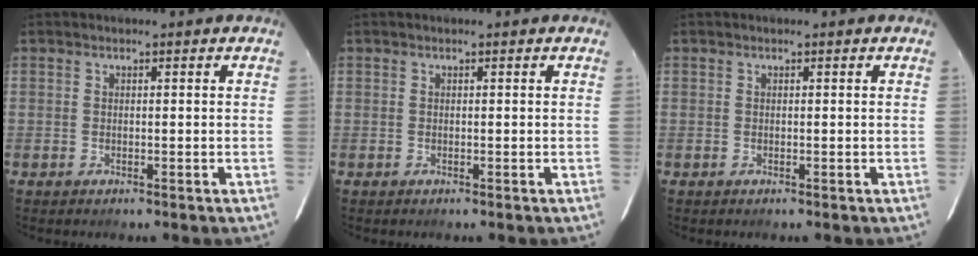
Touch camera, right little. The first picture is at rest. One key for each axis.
{"total": 0.0}
{"total": 0.0}